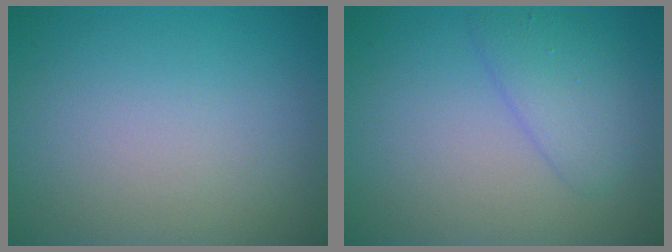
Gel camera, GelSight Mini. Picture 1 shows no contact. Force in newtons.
{"total": 2.7, "press": 2.7, "slide": 0.1}